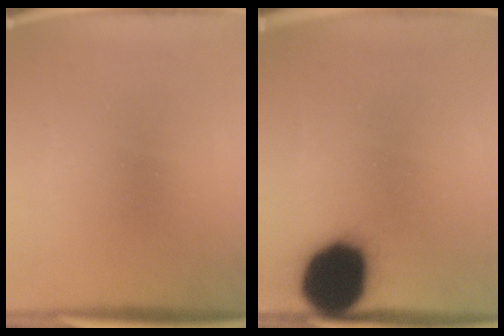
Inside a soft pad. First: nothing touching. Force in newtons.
{"total": 16.8}